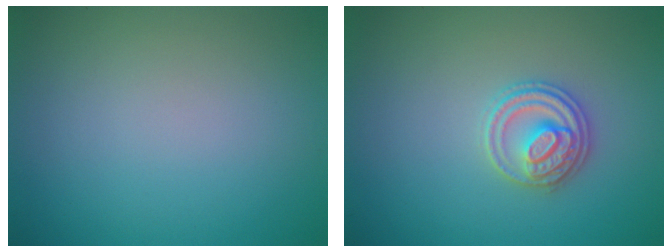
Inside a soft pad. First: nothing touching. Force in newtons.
{"total": 2.9, "press": 2.9, "slide": 0.1}